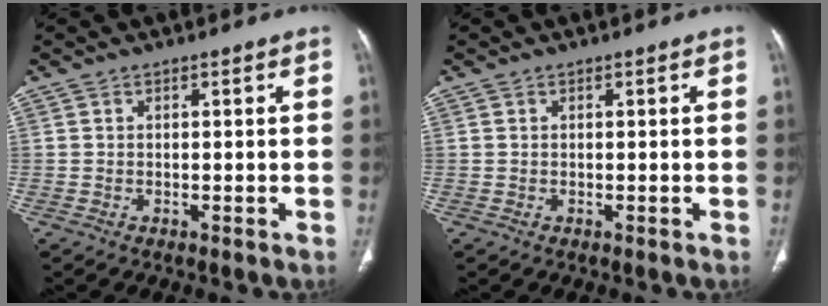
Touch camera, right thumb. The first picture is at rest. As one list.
[{"total": 0.0}]